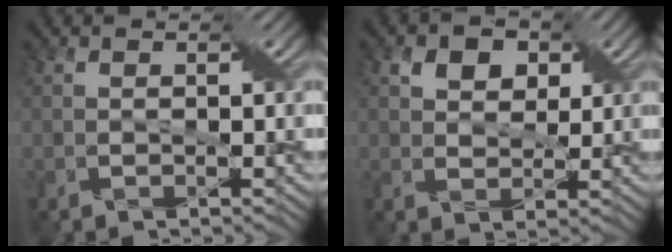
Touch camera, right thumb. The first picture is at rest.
{"total": 4.7, "force": [2.4, 3.3, 2.4], "torque": [-0.050, -0.005, 0.041]}